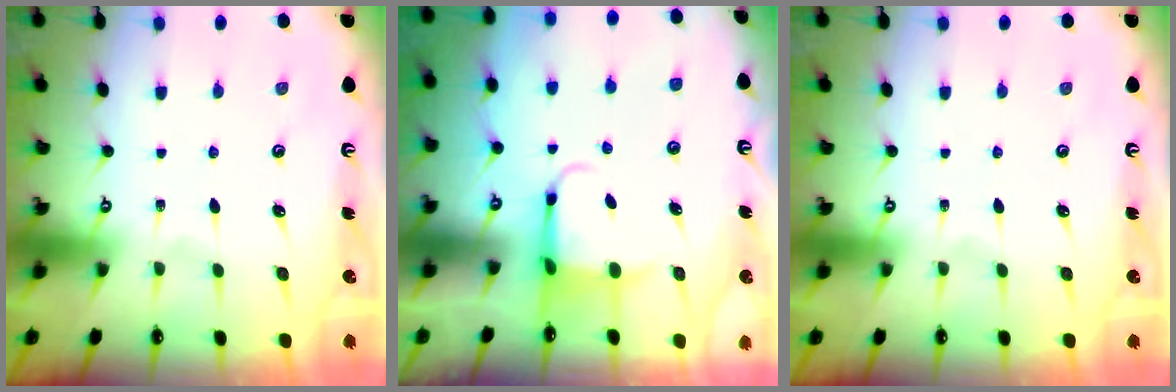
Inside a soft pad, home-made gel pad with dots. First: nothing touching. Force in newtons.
{"total": 3.9, "press": 3.8, "slide": 1.1}
{"total": 0.0}